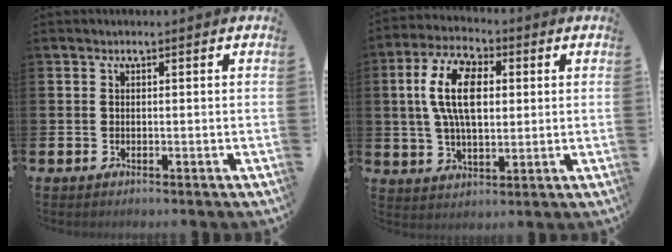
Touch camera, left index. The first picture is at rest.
{"total": 10.0, "force": [2.6, 5.5, 8.0], "torque": [-0.159, 0.013, 0.044]}